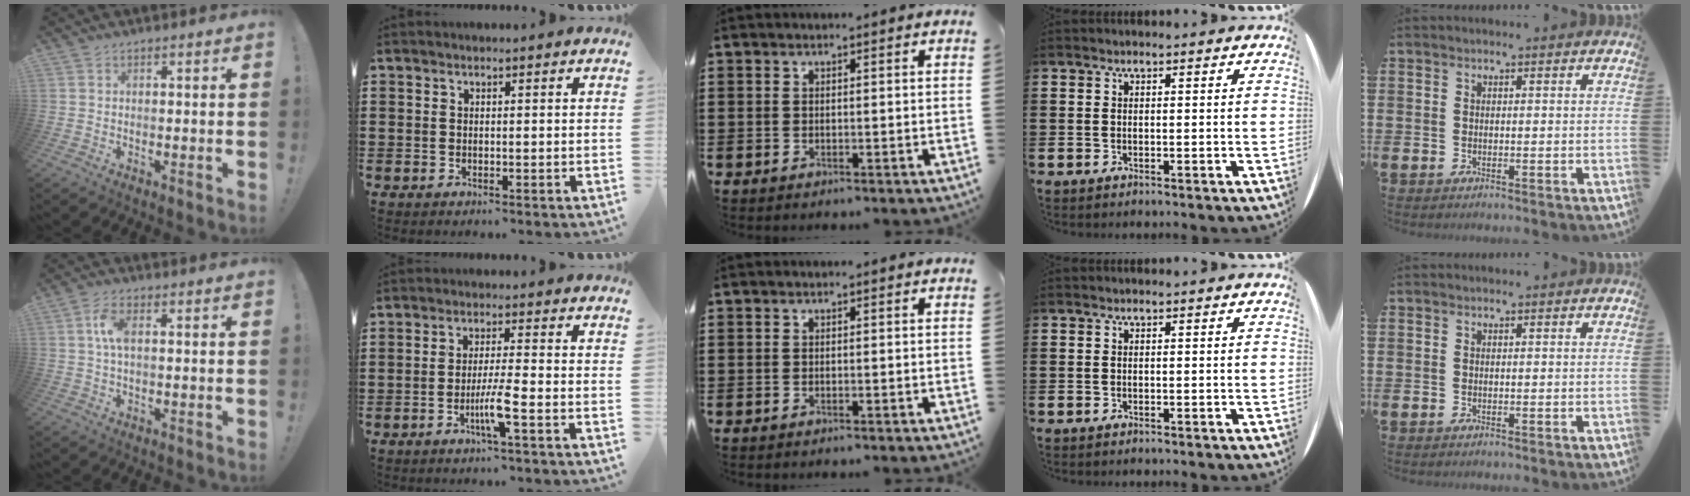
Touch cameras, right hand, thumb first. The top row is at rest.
{"thumb": {"total": 5.7, "force": [0.7, 2.7, 5.0], "torque": [-0.095, 0.005, 0.010]}, "index": {"total": 4.8, "force": [-2.2, -0.2, 4.3], "torque": [-0.086, -0.017, -0.043]}}